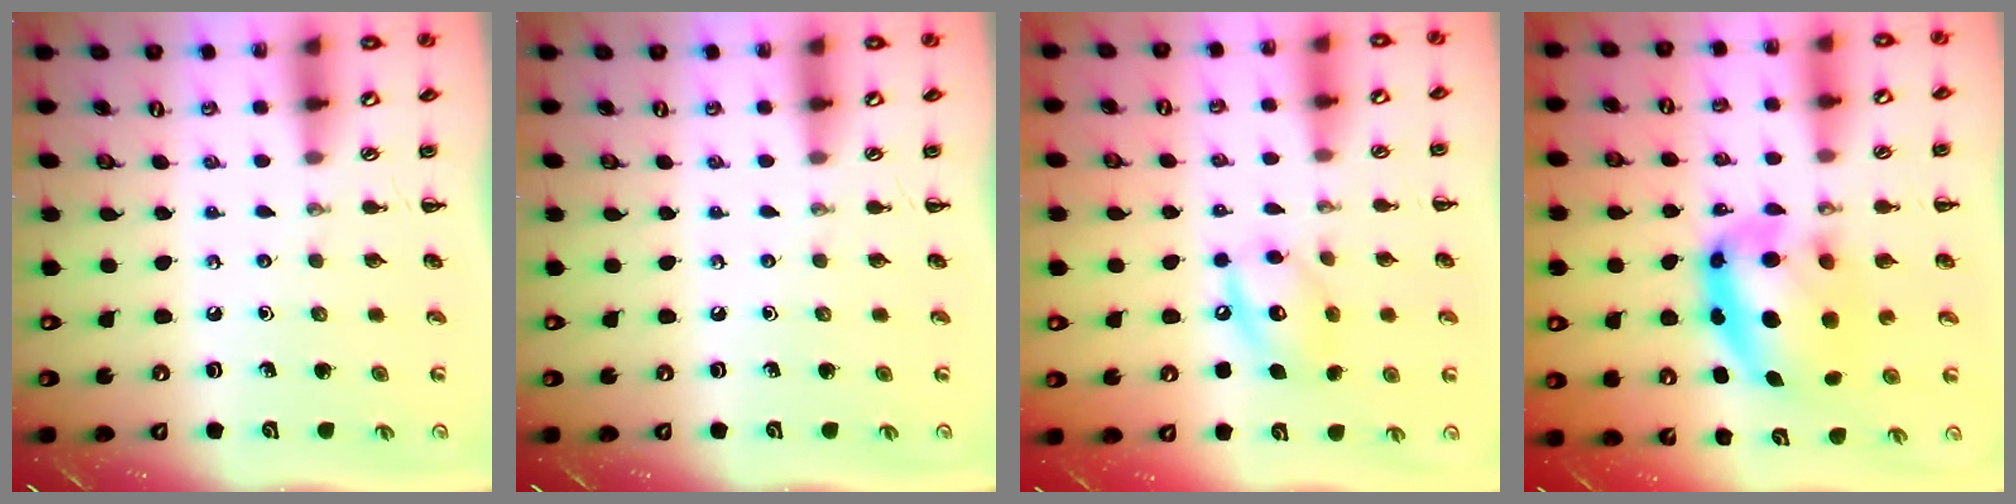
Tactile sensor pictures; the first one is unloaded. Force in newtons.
{"total": 0.0}
{"total": 11.1, "press": 10.9, "slide": 1.7}
{"total": 10.2, "press": 9.9, "slide": 2.4}